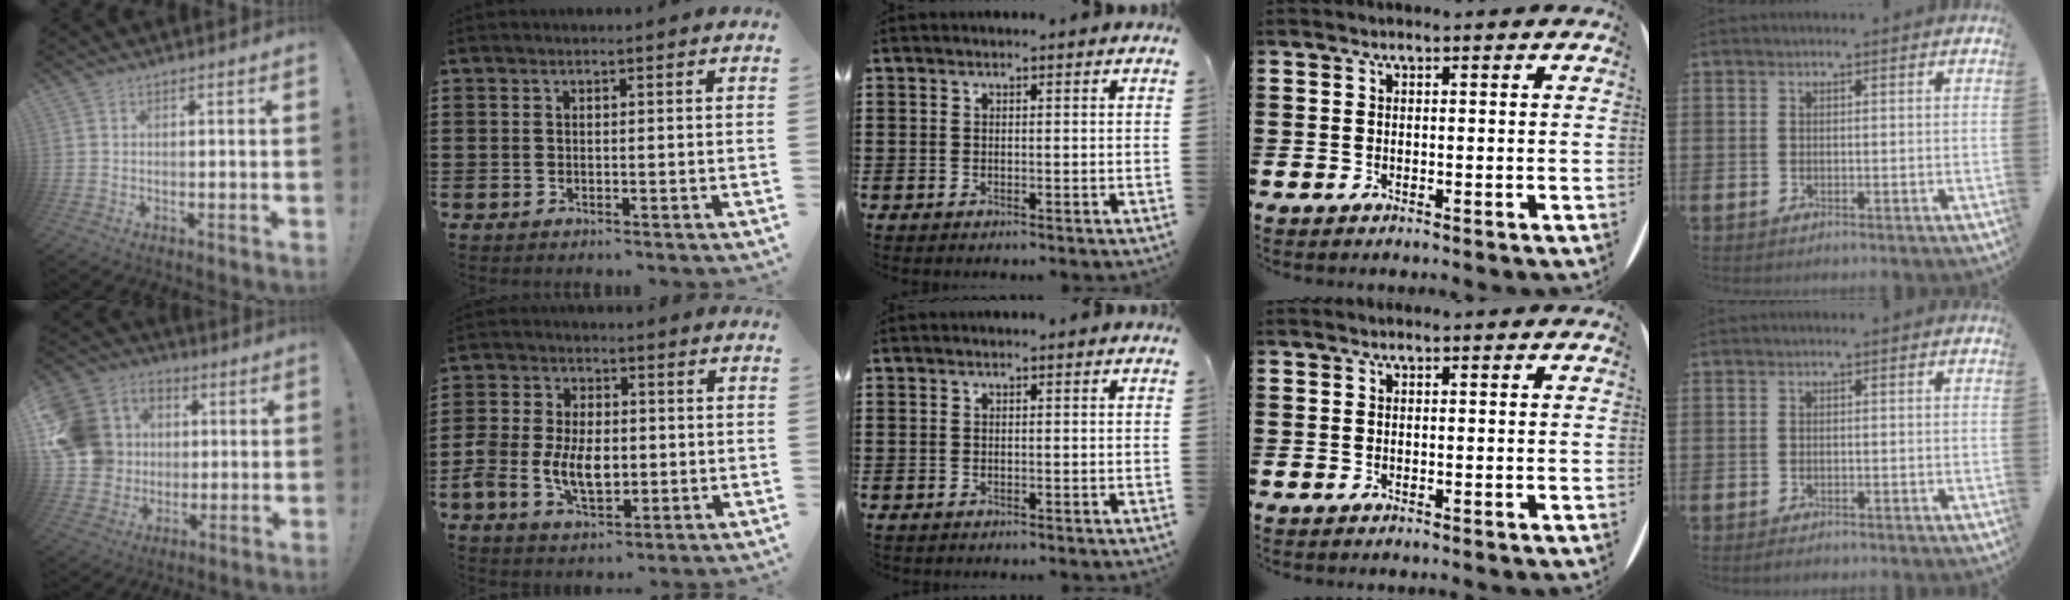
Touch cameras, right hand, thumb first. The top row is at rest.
{"thumb": {"total": 15.6, "force": [2.1, 14.3, 5.7], "torque": [-0.085, 0.004, 0.062]}, "index": {"total": 8.0, "force": [-1.5, 5.0, 6.0], "torque": [-0.144, 0.003, -0.033]}, "little": {"total": 0.6, "force": [-0.4, 0.2, 0.3], "torque": [-0.008, -0.001, -0.010]}}